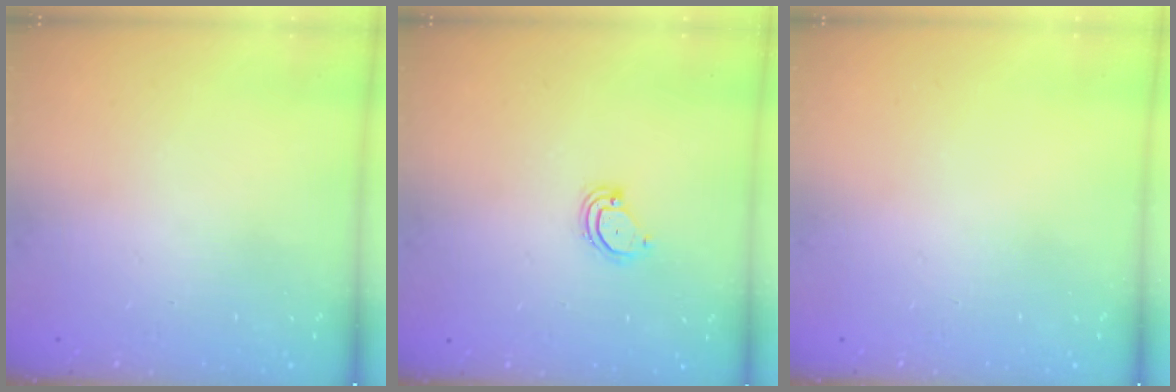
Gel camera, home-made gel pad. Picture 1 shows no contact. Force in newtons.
{"total": 4.0, "press": 4.0, "slide": 0.3}
{"total": 0.0}